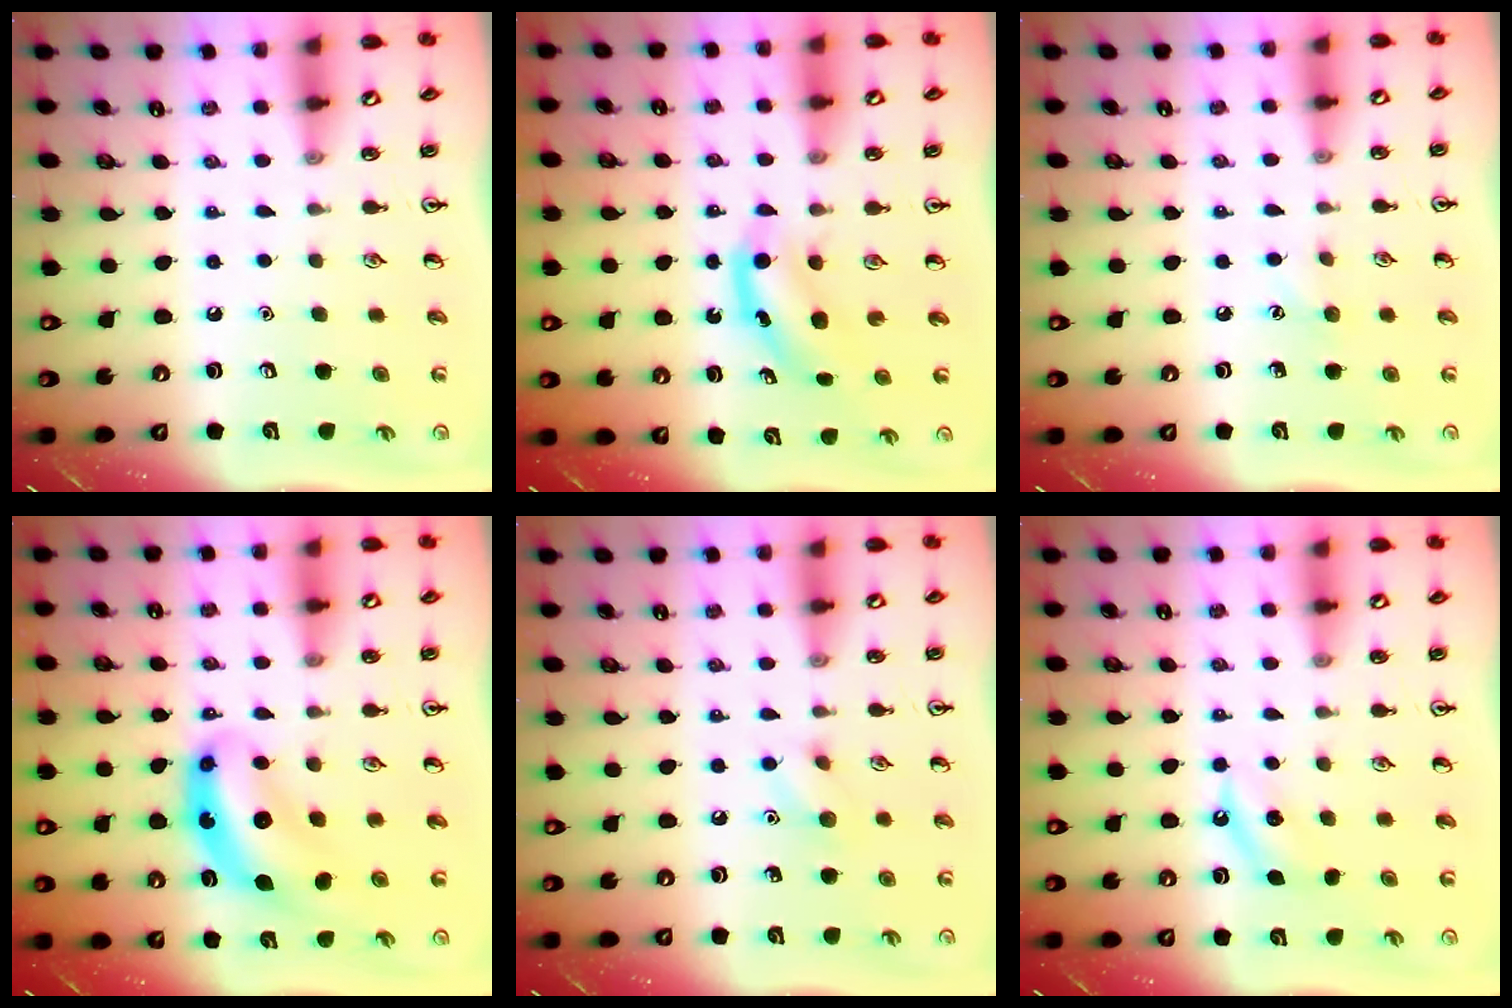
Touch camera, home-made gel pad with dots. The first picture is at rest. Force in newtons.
{"total": 4.2, "press": 4.1, "slide": 0.8}
{"total": 4.4, "press": 4.2, "slide": 1.3}
{"total": 8.4, "press": 8.1, "slide": 2.2}
{"total": 6.3, "press": 6.2, "slide": 1.1}
{"total": 4.6, "press": 4.5, "slide": 1.3}